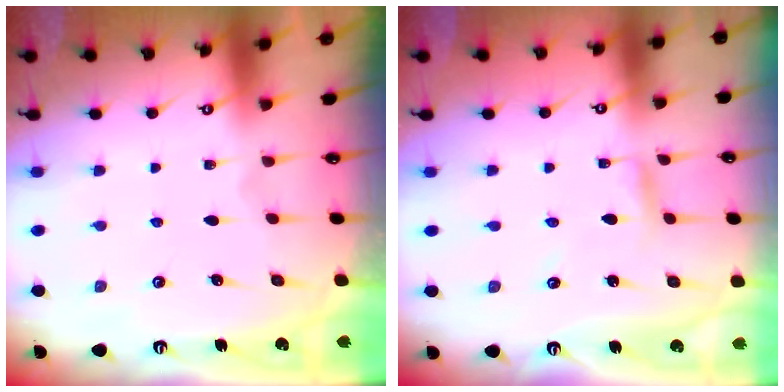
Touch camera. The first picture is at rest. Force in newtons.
{"total": 2.8, "press": 2.8, "slide": 0.2}